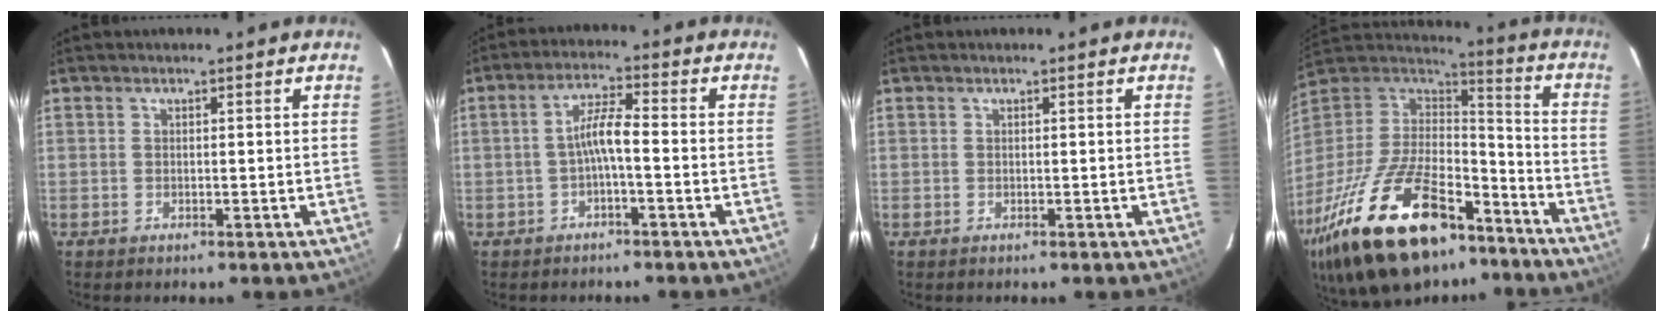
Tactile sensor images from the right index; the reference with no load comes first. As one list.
[{"total": 4.3, "force": [-1.5, 0.4, 4.0], "torque": [-0.084, 0.012, -0.027]}, {"total": 0.0}, {"total": 33.8, "force": [-21.6, 15.0, 21.3], "torque": [-0.426, -0.026, -0.340]}]